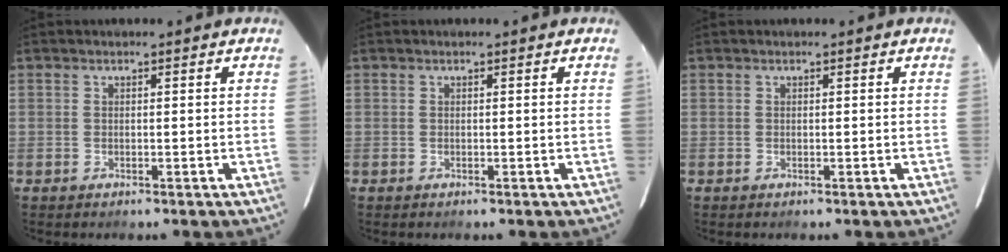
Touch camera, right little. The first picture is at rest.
{"total": 0.0}
{"total": 0.0}